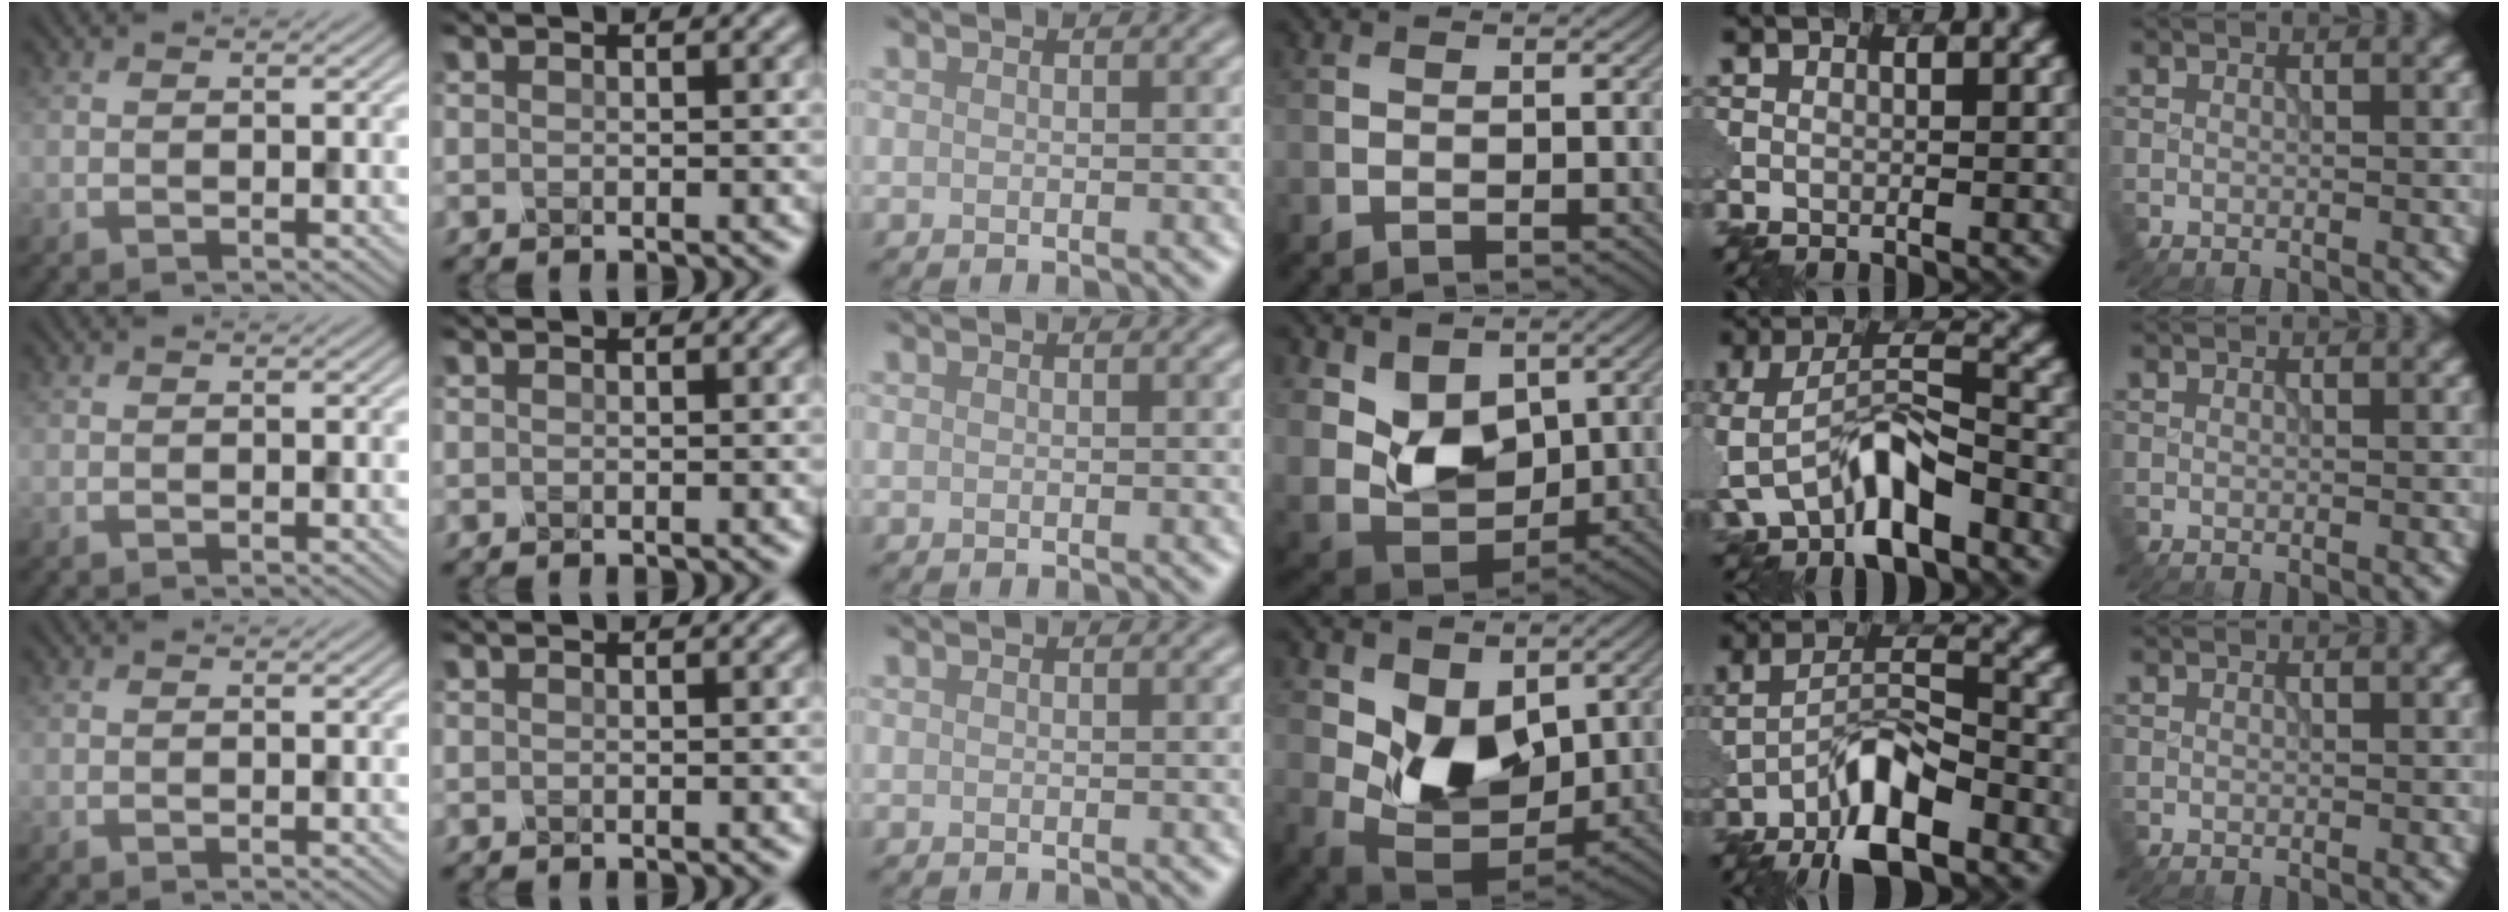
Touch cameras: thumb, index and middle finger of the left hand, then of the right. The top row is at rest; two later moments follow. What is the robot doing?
{"motion": "insert", "object": "pin"}